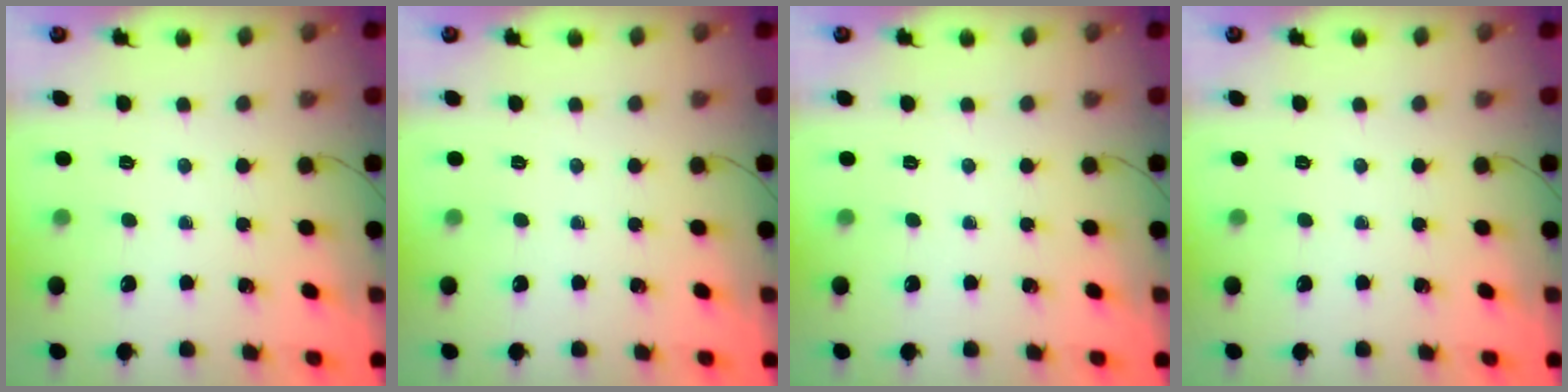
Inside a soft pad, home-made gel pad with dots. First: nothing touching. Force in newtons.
{"total": 0.0}
{"total": 0.0}
{"total": 0.0}